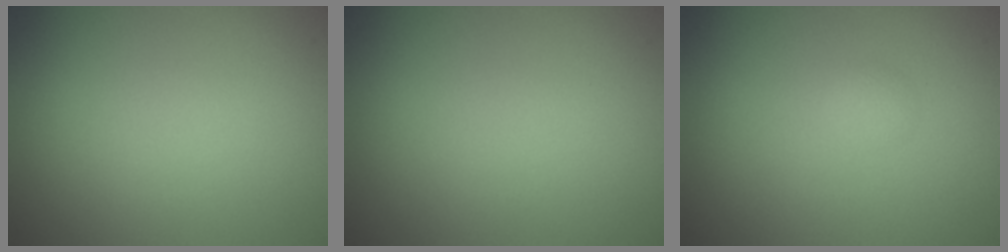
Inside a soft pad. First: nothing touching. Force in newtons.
{"total": 0.0}
{"total": 0.8, "press": 0.8, "slide": 0.1}